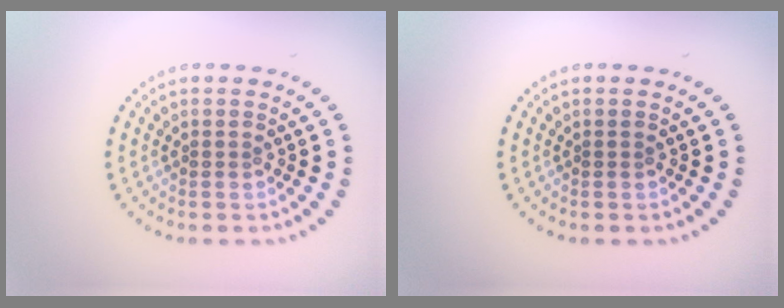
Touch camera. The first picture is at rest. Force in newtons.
{"total": 0.0}